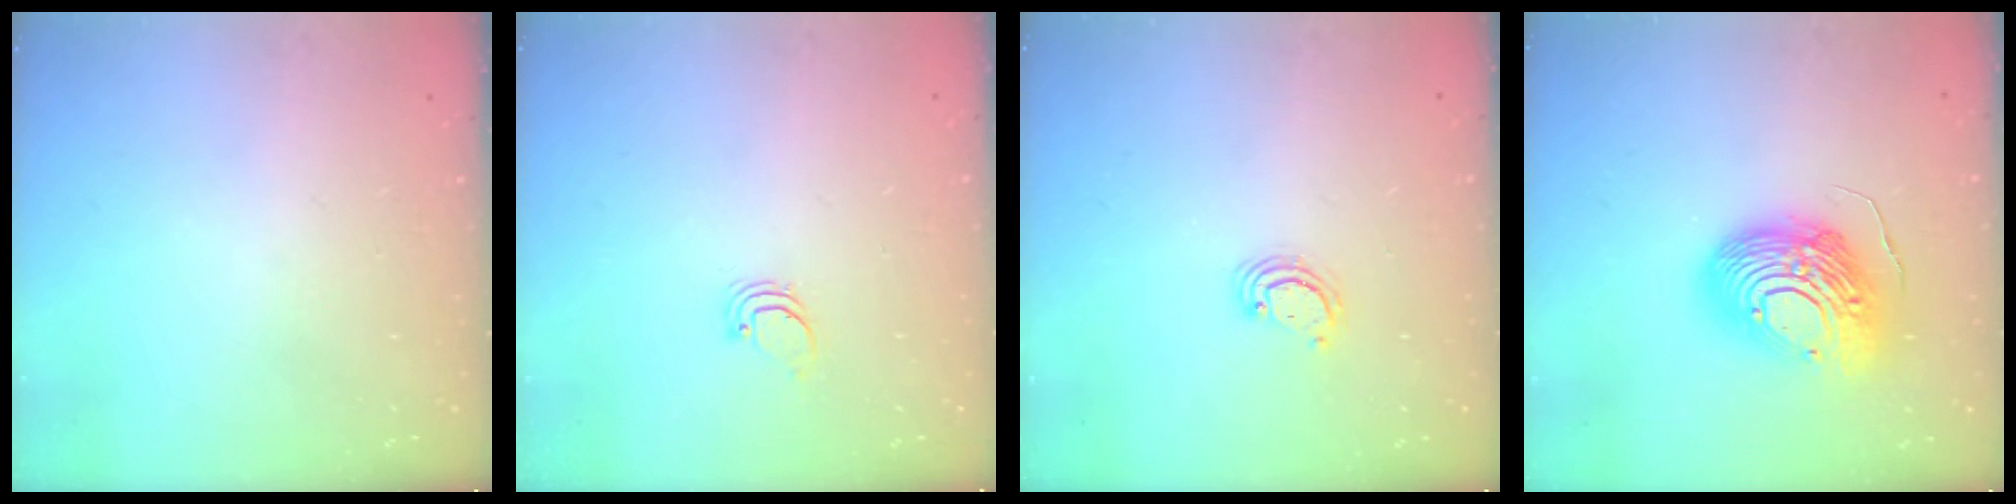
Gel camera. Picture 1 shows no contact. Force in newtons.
{"total": 0.9, "press": 0.9, "slide": 0.1}
{"total": 2.5, "press": 2.5, "slide": 0.3}
{"total": 17.4, "press": 17.3, "slide": 1.6}